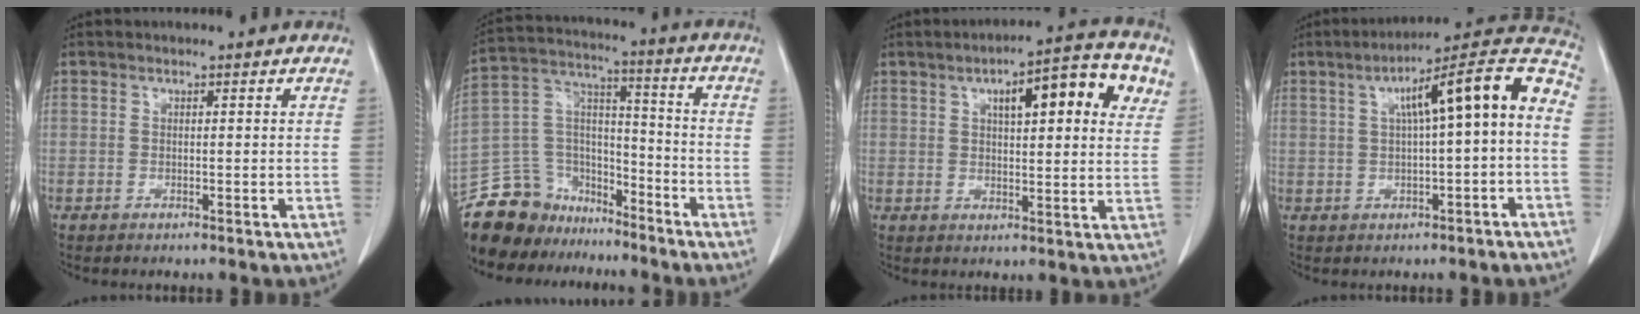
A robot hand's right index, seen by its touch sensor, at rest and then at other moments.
{"total": 15.7, "force": [-13.0, 8.4, 2.2], "torque": [-0.057, 0.071, -0.228]}
{"total": 12.7, "force": [5.2, 3.2, 11.2], "torque": [-0.151, 0.022, 0.067]}
{"total": 13.1, "force": [1.4, 1.5, 12.9], "torque": [-0.182, 0.046, 0.017]}